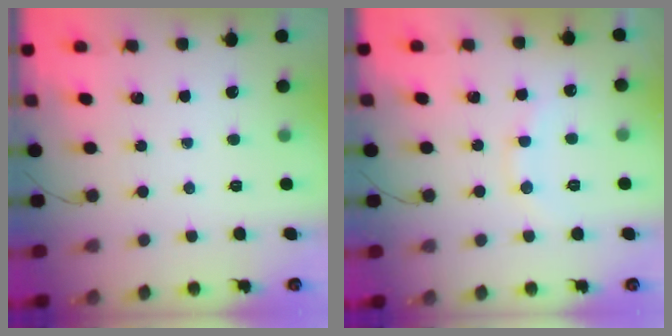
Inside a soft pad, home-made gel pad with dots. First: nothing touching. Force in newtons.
{"total": 9.2, "press": 9.1, "slide": 1.1}